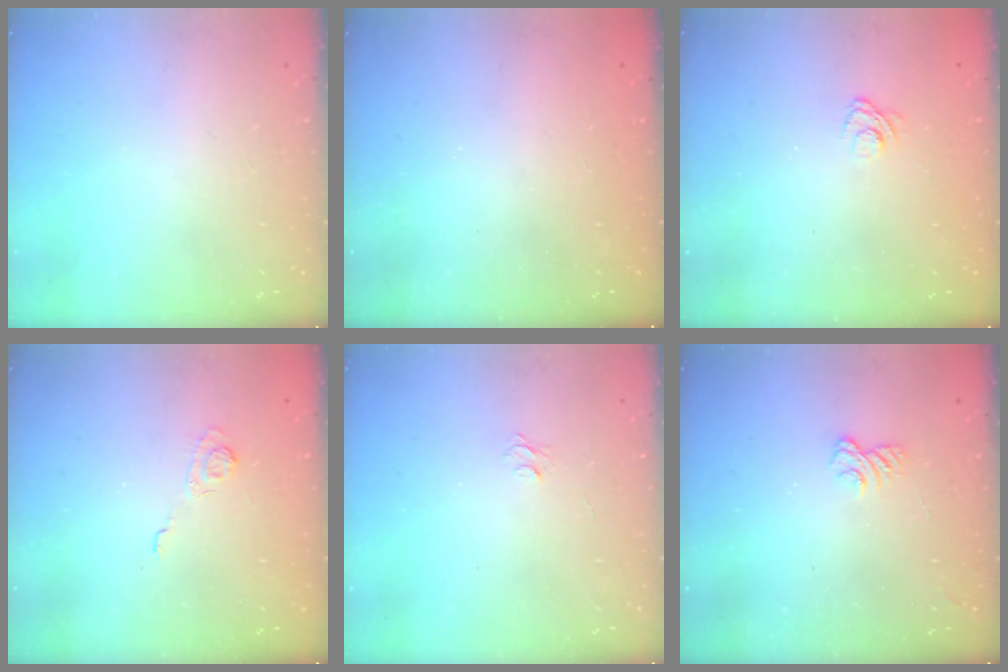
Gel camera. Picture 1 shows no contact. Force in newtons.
{"total": 2.4, "press": 2.3, "slide": 0.8}
{"total": 3.2, "press": 3.0, "slide": 1.1}
{"total": 2.4, "press": 1.9, "slide": 1.4}
{"total": 3.8, "press": 3.8, "slide": 0.3}
{"total": 2.6, "press": 2.2, "slide": 1.3}